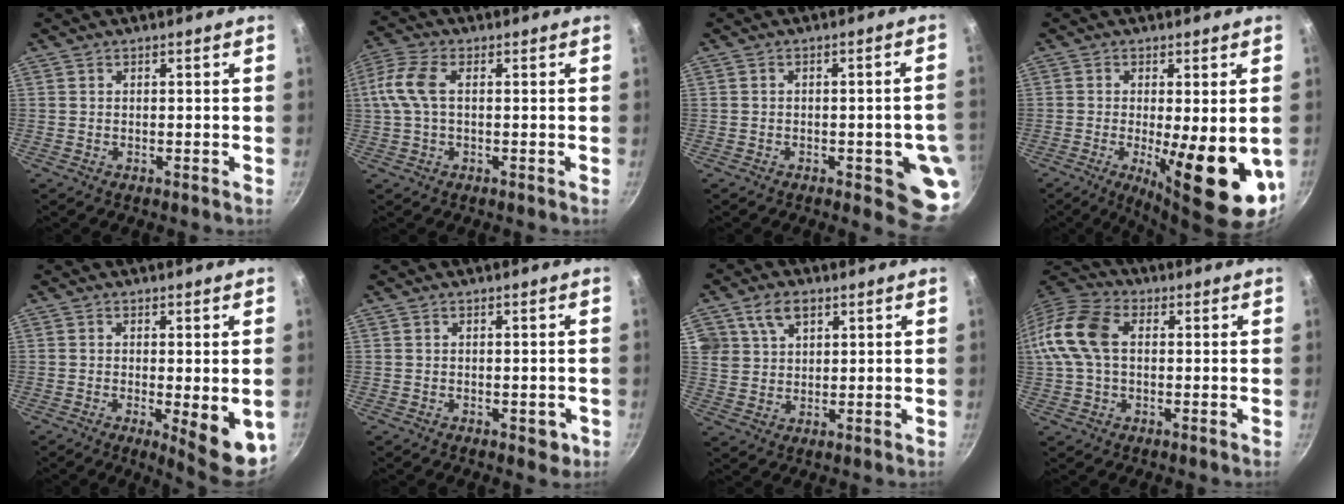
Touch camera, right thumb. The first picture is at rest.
{"total": 7.7, "force": [0.8, 4.0, 6.5], "torque": [-0.153, 0.020, 0.008]}
{"total": 9.6, "force": [-2.7, 3.4, 8.5], "torque": [-0.063, 0.011, -0.030]}
{"total": 16.9, "force": [-3.4, 5.1, 15.7], "torque": [-0.212, -0.017, -0.037]}
{"total": 9.4, "force": [-1.8, 2.6, 8.9], "torque": [-0.105, -0.011, -0.016]}
{"total": 3.0, "force": [-1.0, 1.6, 2.3], "torque": [-0.019, 0.002, -0.011]}
{"total": 6.9, "force": [3.5, 4.7, 3.6], "torque": [-0.051, -0.005, 0.067]}
{"total": 12.8, "force": [1.6, 8.3, 9.6], "torque": [-0.187, 0.025, 0.013]}